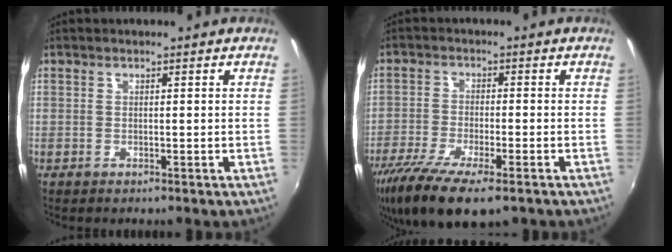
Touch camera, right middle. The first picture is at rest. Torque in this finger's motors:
{"motor_torque": [1.21, -0.93, 0.24, 0.19]}